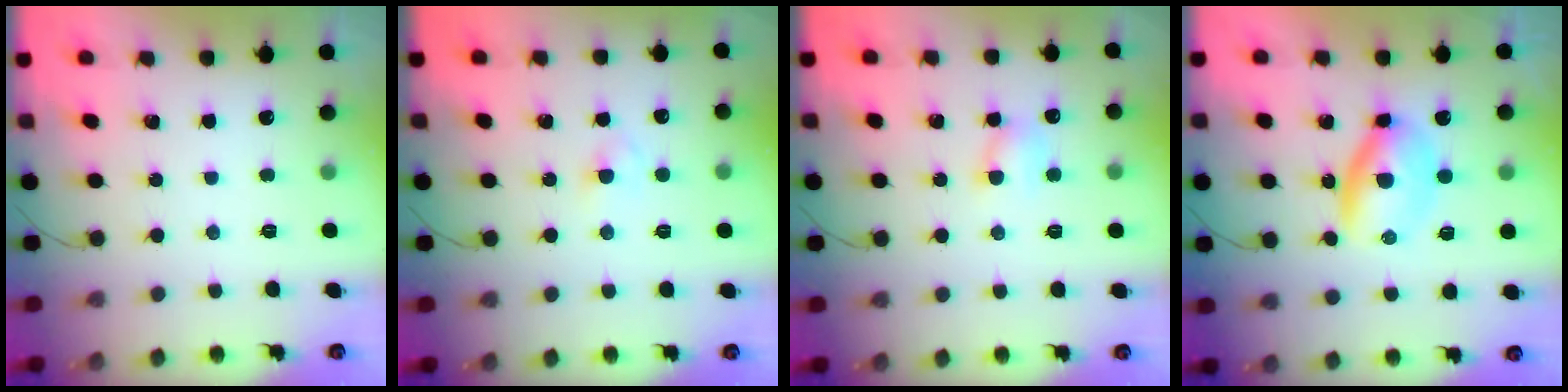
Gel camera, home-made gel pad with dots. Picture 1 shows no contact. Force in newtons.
{"total": 2.3, "press": 2.1, "slide": 1.0}
{"total": 5.3, "press": 5.2, "slide": 0.7}
{"total": 5.9, "press": 5.8, "slide": 0.9}